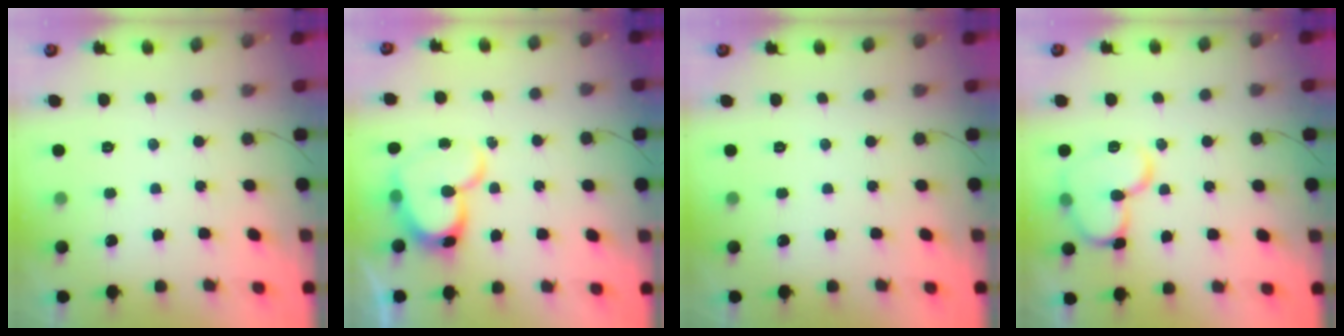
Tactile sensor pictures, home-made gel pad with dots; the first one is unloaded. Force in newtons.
{"total": 14.9, "press": 14.8, "slide": 1.5}
{"total": 0.0}
{"total": 12.5, "press": 12.4, "slide": 1.3}